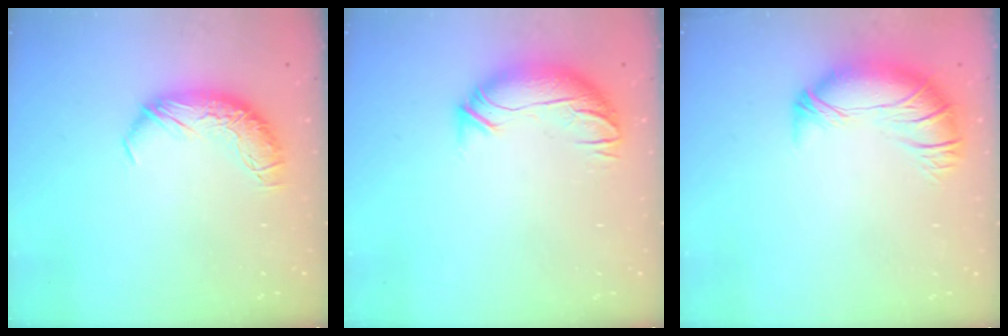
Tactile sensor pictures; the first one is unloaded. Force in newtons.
{"total": 3.4, "press": 2.1, "slide": 2.7}
{"total": 2.8, "press": 0.9, "slide": 2.6}